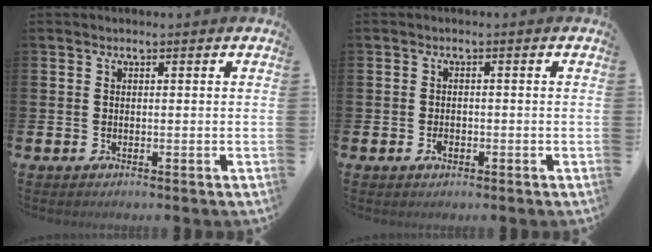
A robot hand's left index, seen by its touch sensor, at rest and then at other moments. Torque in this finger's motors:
{"motor_torque": [0.33, 0.31, -0.02, 0.00]}